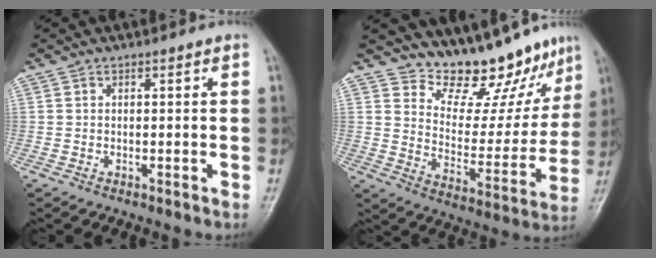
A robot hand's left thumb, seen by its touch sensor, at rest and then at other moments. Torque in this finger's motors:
{"motor_torque": [0.27, 0.23, -0.49, -0.60, 0.11]}